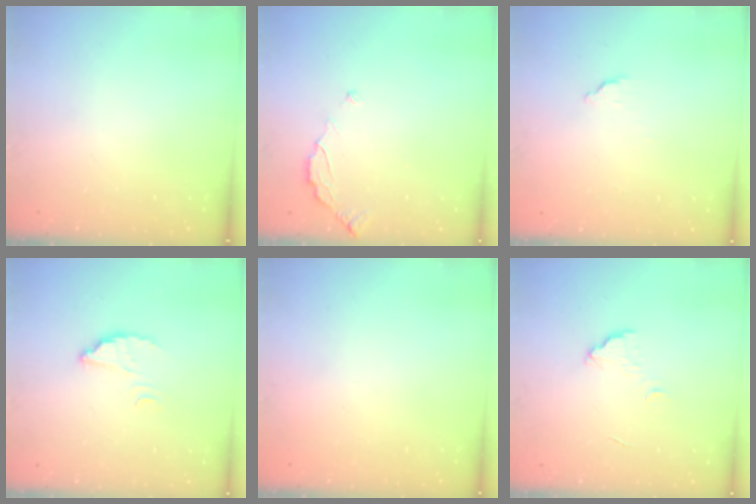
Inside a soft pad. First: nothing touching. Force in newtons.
{"total": 3.0, "press": 3.0, "slide": 0.3}
{"total": 2.0, "press": 2.0, "slide": 0.1}
{"total": 2.6, "press": 2.6, "slide": 0.2}
{"total": 2.3, "press": 2.3, "slide": 0.1}
{"total": 5.9, "press": 5.9, "slide": 0.4}